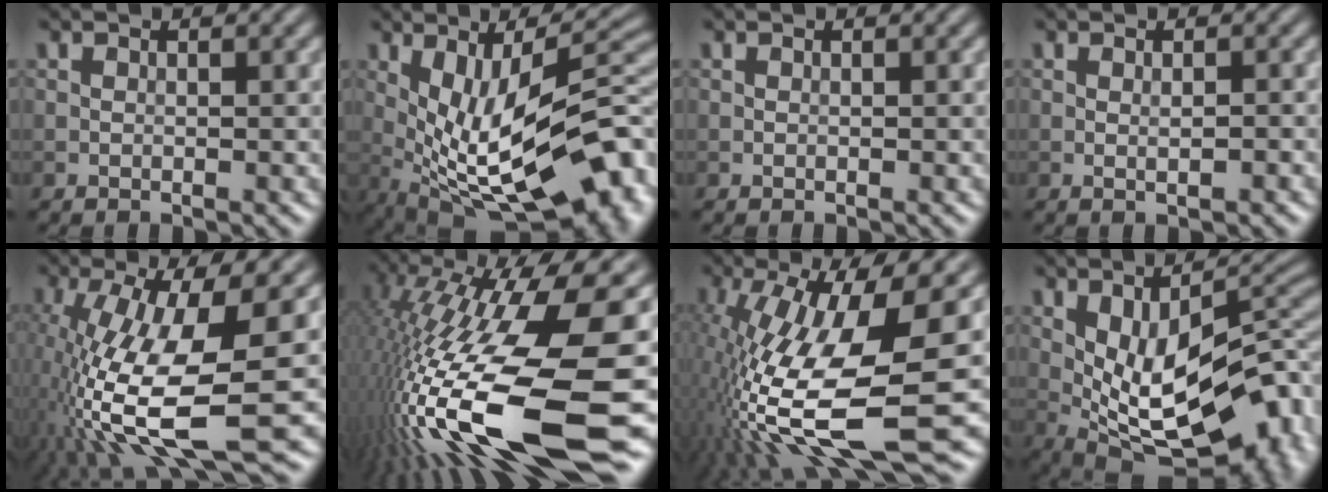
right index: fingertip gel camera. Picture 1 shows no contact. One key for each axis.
{"total": 15.7, "fx": -1.0, "fy": 6.0, "fz": 14.5, "tx": -0.199, "ty": 0.000, "tz": 0.011}
{"total": 0.0}
{"total": 0.9, "fx": -0.1, "fy": 0.1, "fz": 0.9, "tx": -0.017, "ty": 0.000, "tz": -0.001}
{"total": 13.3, "fx": -3.3, "fy": 3.9, "fz": 12.2, "tx": -0.246, "ty": -0.014, "tz": -0.053}
{"total": 18.4, "fx": -3.8, "fy": 4.2, "fz": 17.5, "tx": -0.346, "ty": -0.001, "tz": -0.065}
{"total": 14.5, "fx": -2.6, "fy": 4.3, "fz": 13.6, "tx": -0.273, "ty": -0.001, "tz": -0.038}
{"total": 14.8, "fx": -1.1, "fy": 7.1, "fz": 12.9, "tx": -0.184, "ty": -0.014, "tz": -0.009}